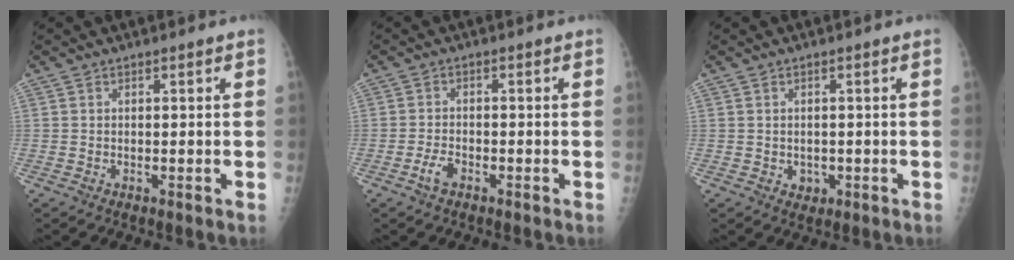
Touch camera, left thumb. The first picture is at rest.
{"total": 2.6, "force": [-1.6, 1.3, 1.6], "torque": [-0.035, 0.008, -0.029]}
{"total": 1.9, "force": [-0.3, 1.6, 0.8], "torque": [-0.006, 0.001, 0.003]}